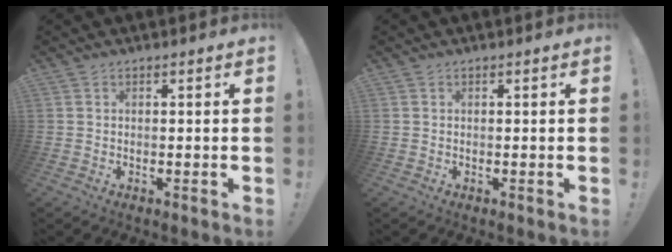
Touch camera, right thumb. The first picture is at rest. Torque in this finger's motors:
{"motor_torque": [-0.31, -0.31, 0.00, 0.00, 0.00]}